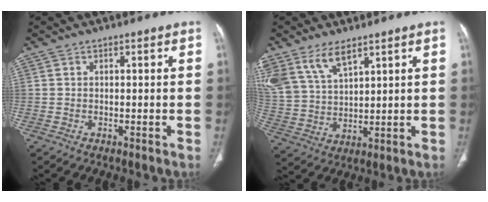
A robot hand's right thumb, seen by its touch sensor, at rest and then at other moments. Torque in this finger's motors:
{"motor_torque": [0.21, 0.30, 0.81, 0.69, 0.23]}